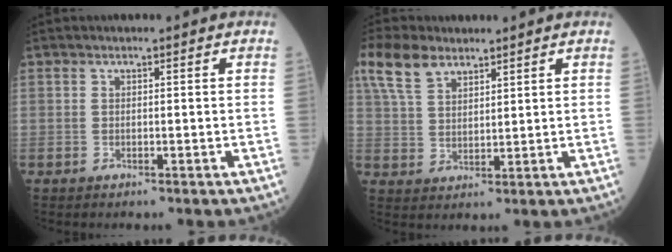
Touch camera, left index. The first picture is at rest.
{"total": 8.3, "force": [5.8, 3.8, 4.4], "torque": [-0.105, 0.021, 0.121]}